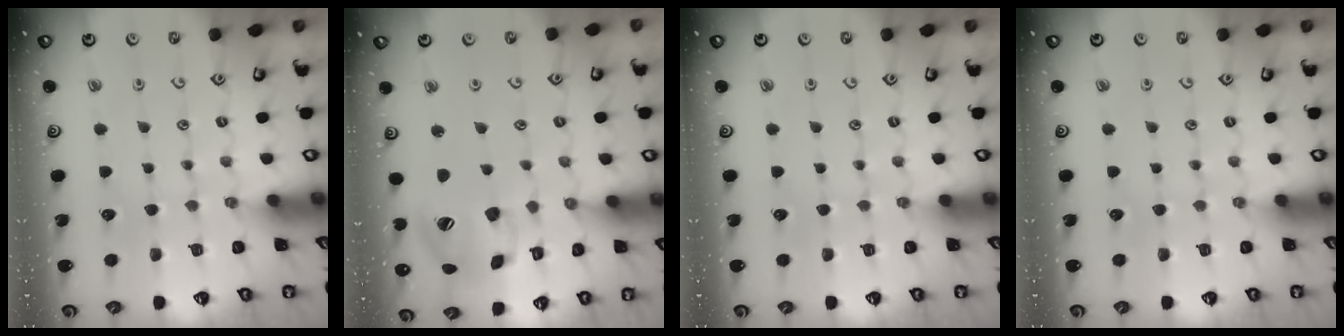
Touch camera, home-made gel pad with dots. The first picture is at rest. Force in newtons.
{"total": 15.3, "press": 15.1, "slide": 2.4}
{"total": 0.0}
{"total": 0.0}